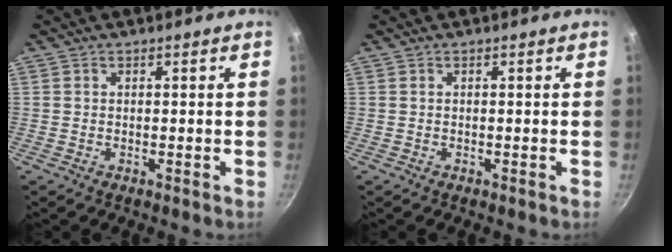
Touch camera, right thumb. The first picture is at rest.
{"total": 0.0}